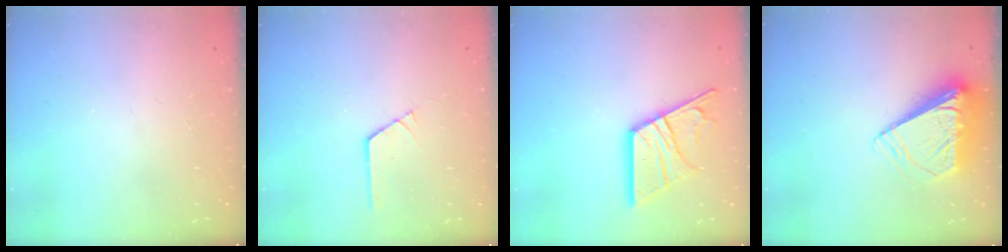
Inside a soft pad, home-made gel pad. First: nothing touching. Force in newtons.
{"total": 1.1, "press": 1.0, "slide": 0.1}
{"total": 17.1, "press": 17.0, "slide": 1.9}
{"total": 9.4, "press": 9.3, "slide": 1.3}